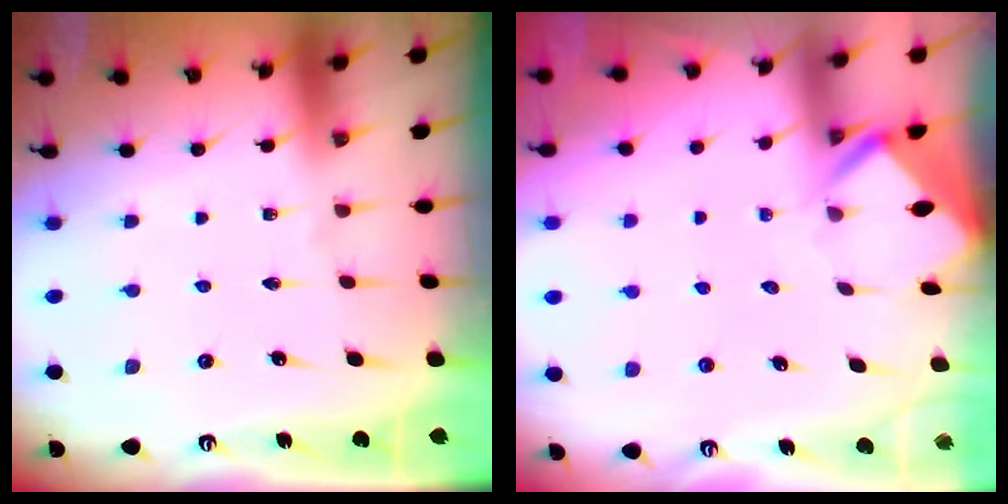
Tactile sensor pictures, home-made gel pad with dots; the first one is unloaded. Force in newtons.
{"total": 2.9, "press": 2.9, "slide": 0.2}